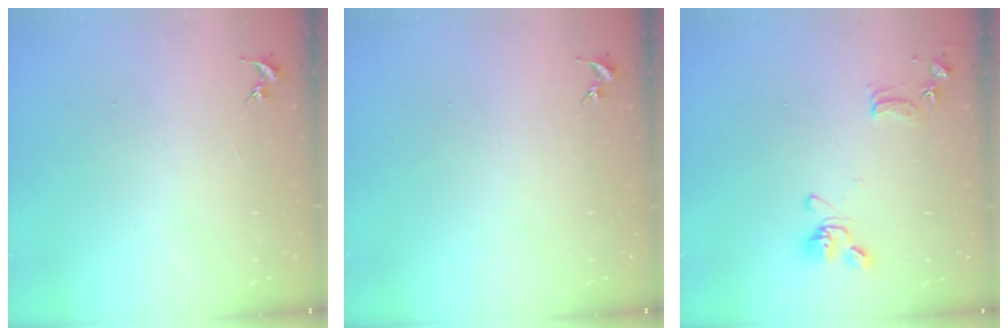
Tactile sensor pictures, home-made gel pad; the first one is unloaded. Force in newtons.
{"total": 0.0}
{"total": 13.7, "press": 13.6, "slide": 2.1}